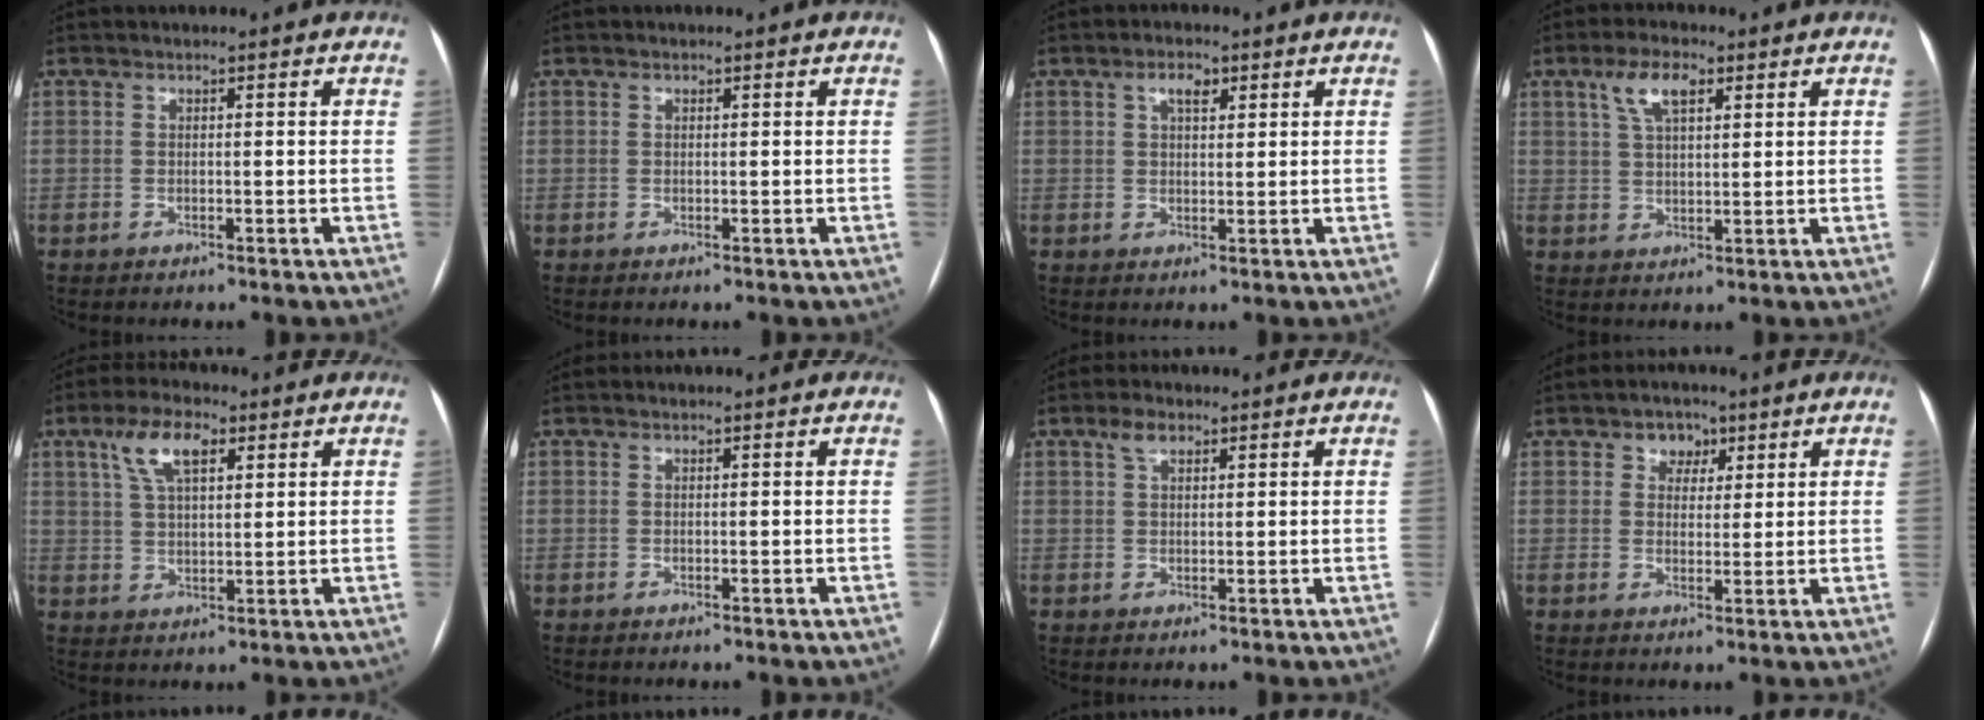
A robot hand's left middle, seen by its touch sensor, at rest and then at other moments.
{"total": 0.0}
{"total": 3.1, "force": [1.6, 1.4, 2.2], "torque": [-0.039, 0.007, 0.026]}
{"total": 5.8, "force": [3.0, 2.1, 4.5], "torque": [-0.093, 0.014, 0.058]}
{"total": 7.3, "force": [3.7, 2.7, 5.7], "torque": [-0.115, 0.017, 0.070]}
{"total": 0.0}
{"total": 2.6, "force": [1.6, 1.2, 1.7], "torque": [-0.037, 0.011, 0.033]}
{"total": 3.6, "force": [1.9, 2.7, 1.2], "torque": [-0.012, 0.006, 0.028]}